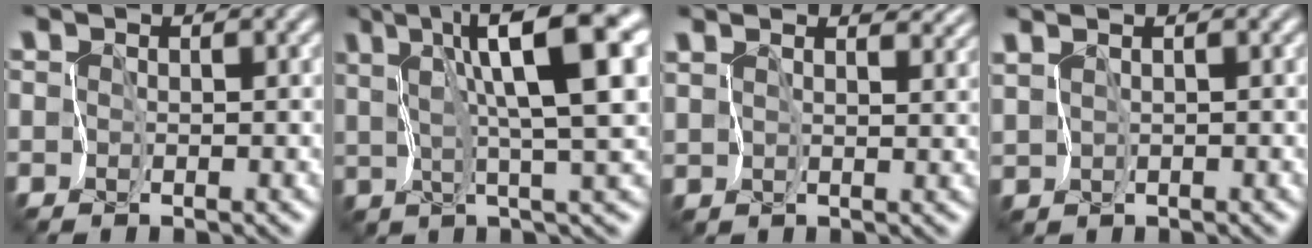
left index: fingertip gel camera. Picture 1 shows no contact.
{"total": 10.8, "force": [4.6, 1.8, 9.6], "torque": [-0.146, 0.010, 0.076]}
{"total": 3.4, "force": [3.0, 1.3, 1.2], "torque": [-0.034, 0.002, 0.040]}
{"total": 1.2, "force": [1.2, -0.3, 0.2], "torque": [-0.007, 0.008, 0.027]}